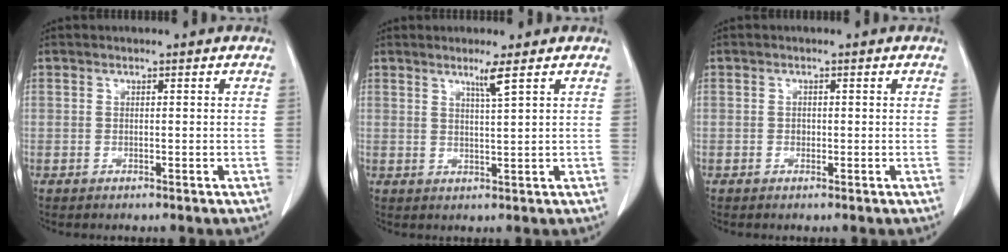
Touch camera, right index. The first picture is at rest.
{"total": 2.6, "force": [1.6, -0.8, 1.9], "torque": [-0.036, -0.009, 0.032]}
{"total": 0.6, "force": [0.0, 0.5, 0.3], "torque": [0.000, 0.004, 0.000]}